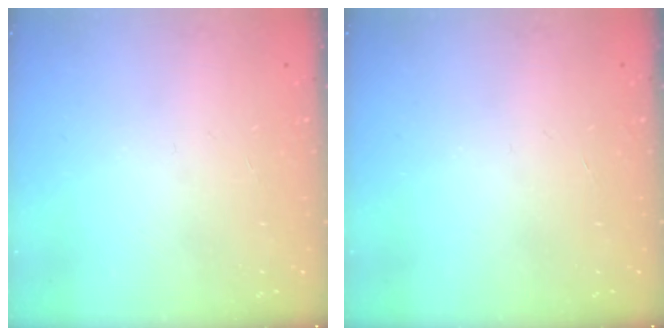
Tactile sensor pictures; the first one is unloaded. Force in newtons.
{"total": 0.0}